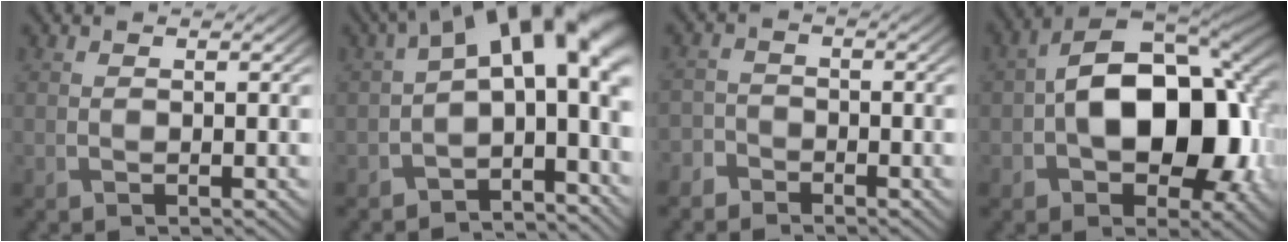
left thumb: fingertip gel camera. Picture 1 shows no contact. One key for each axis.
{"total": 14.4, "fx": 0.9, "fy": 7.5, "fz": 12.2, "tx": -0.180, "ty": -0.012, "tz": 0.019}
{"total": 2.5, "fx": -2.1, "fy": 1.3, "fz": 0.1, "tx": 0.000, "ty": 0.003, "tz": -0.051}
{"total": 16.4, "fx": -0.7, "fy": 10.4, "fz": 12.6, "tx": -0.196, "ty": -0.001, "tz": -0.006}